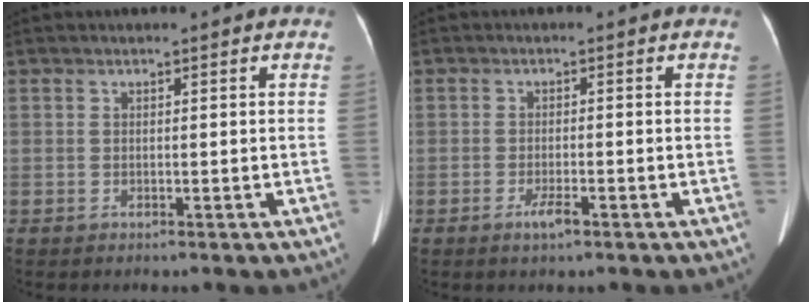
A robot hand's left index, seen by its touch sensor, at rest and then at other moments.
{"total": 2.3, "force": [-1.5, 0.3, 1.7], "torque": [-0.035, -0.007, -0.026]}